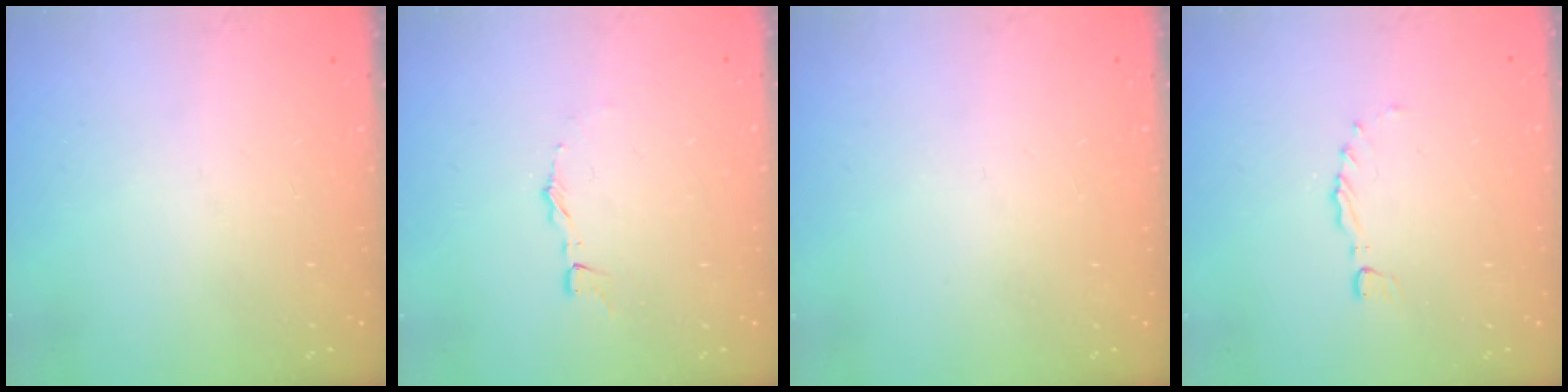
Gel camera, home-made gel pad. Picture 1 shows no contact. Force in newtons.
{"total": 2.6, "press": 2.6, "slide": 0.2}
{"total": 0.0}
{"total": 0.0}